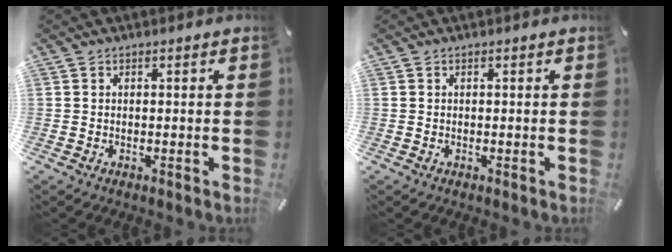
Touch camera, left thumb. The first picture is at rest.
{"total": 0.0}